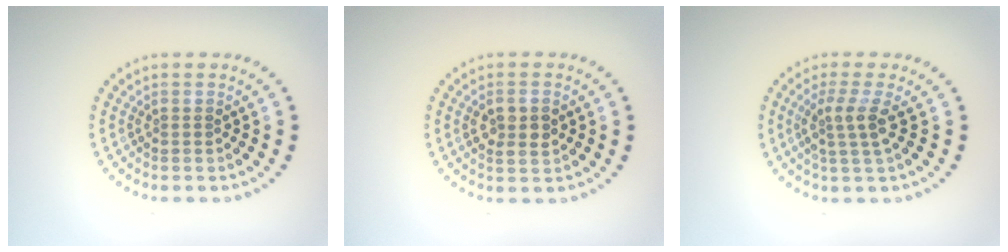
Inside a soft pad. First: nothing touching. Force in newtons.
{"total": 2.5, "press": 2.5, "slide": 0.2}
{"total": 2.7, "press": 2.1, "slide": 1.7}